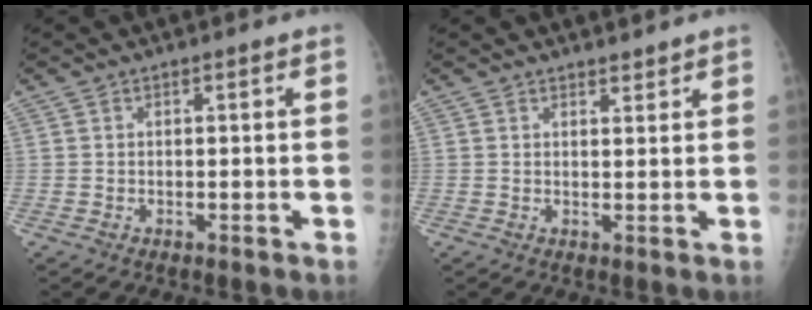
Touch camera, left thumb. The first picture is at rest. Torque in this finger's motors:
{"motor_torque": [-0.29, 0.13, -0.14, -0.14, 0.02]}